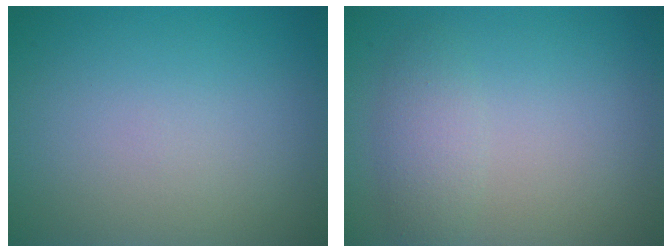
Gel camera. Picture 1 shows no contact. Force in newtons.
{"total": 2.1, "press": 2.1, "slide": 0.1}